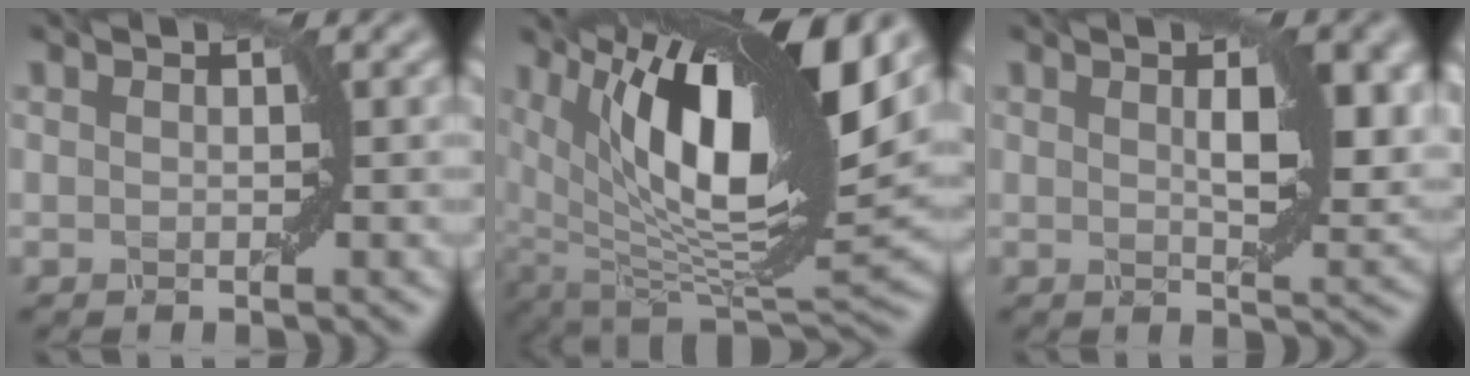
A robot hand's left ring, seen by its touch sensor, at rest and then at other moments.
{"total": 15.8, "force": [5.8, 5.8, 13.6], "torque": [-0.240, 0.003, 0.100]}
{"total": 5.6, "force": [1.5, 1.7, 5.1], "torque": [-0.068, 0.001, 0.027]}